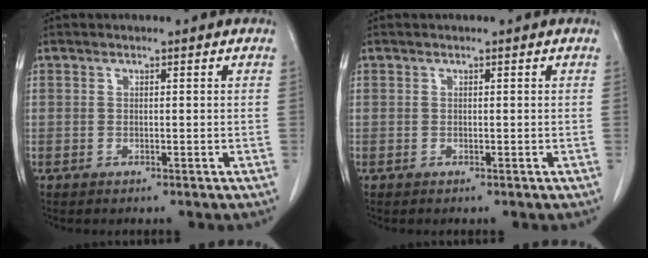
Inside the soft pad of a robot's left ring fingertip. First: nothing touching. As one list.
[{"total": 0.0}]